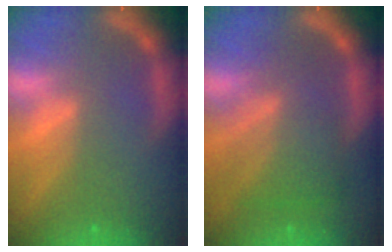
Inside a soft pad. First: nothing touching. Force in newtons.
{"total": 7.6}